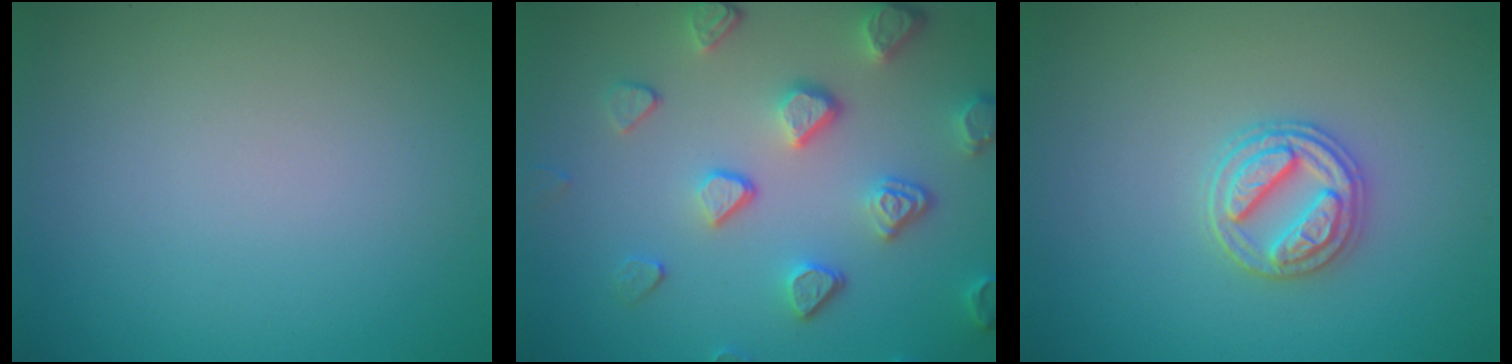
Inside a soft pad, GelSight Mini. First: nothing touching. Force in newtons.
{"total": 5.0, "press": 4.0, "slide": 2.9}
{"total": 3.1, "press": 2.9, "slide": 1.0}